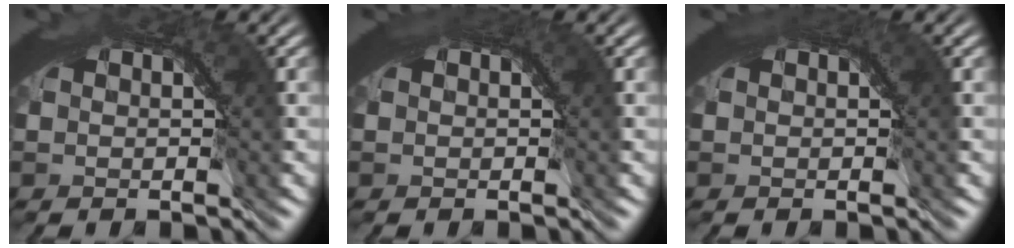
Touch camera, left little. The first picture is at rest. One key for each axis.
{"total": 0.9, "fx": 0.5, "fy": 0.2, "fz": 0.7, "tx": -0.005, "ty": 0.001, "tz": 0.006}
{"total": 1.0, "fx": 0.6, "fy": 0.2, "fz": 0.8, "tx": -0.006, "ty": 0.000, "tz": 0.007}